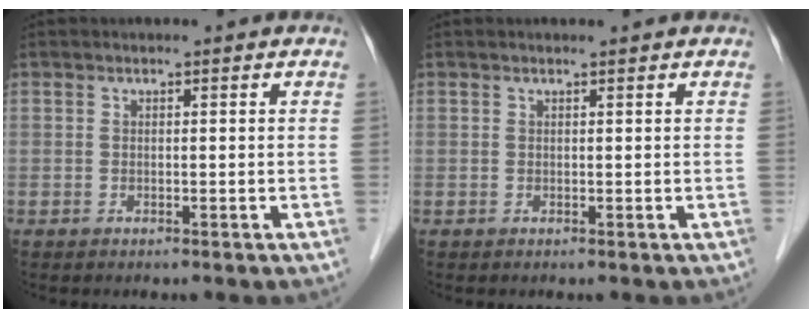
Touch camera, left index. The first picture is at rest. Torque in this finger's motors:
{"motor_torque": [0.14, 0.19, -0.04, -0.01]}